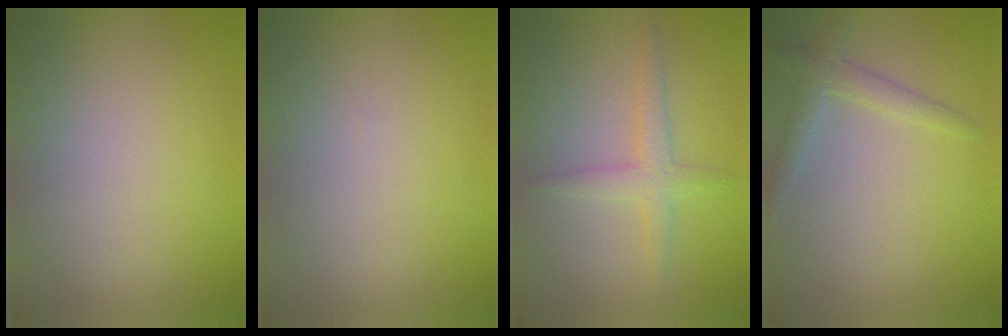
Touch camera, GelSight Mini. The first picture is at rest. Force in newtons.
{"total": 0.0}
{"total": 2.3, "press": 2.3, "slide": 0.1}
{"total": 2.2, "press": 2.2, "slide": 0.2}